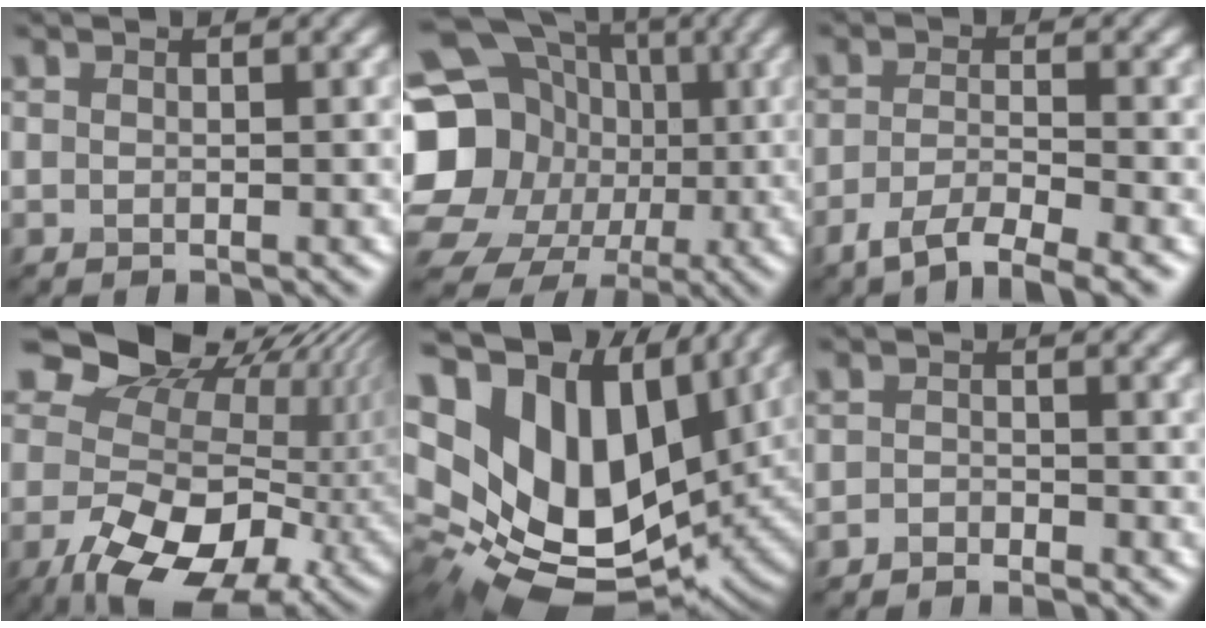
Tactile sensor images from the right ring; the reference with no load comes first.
{"total": 20.3, "force": [-0.3, 18.5, 8.2], "torque": [-0.186, 0.008, -0.046]}
{"total": 4.4, "force": [-2.9, 1.2, 3.1], "torque": [-0.060, -0.005, -0.057]}
{"total": 17.7, "force": [-0.4, 11.8, 13.1], "torque": [-0.222, -0.034, 0.034]}
{"total": 18.6, "force": [5.4, 11.8, 13.4], "torque": [-0.267, -0.005, 0.114]}
{"total": 1.5, "force": [-1.4, 0.3, 0.1], "torque": [0.001, 0.000, -0.030]}